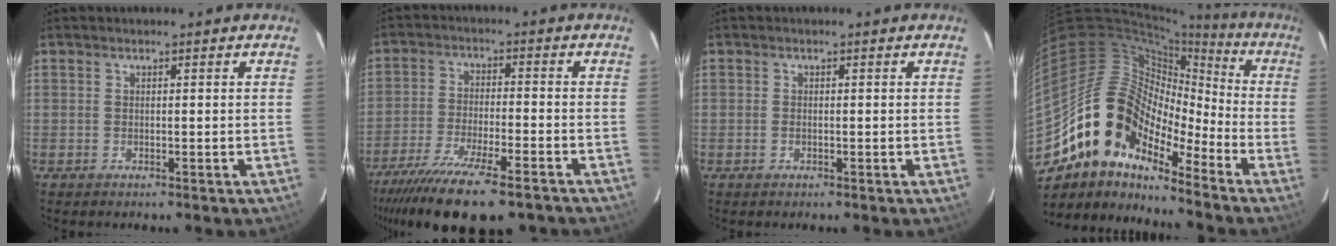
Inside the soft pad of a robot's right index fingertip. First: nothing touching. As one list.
[{"total": 19.4, "force": [-15.0, 4.5, 11.5], "torque": [-0.230, -0.051, -0.242]}, {"total": 0.7, "force": [-0.3, 0.5, 0.5], "torque": [-0.009, 0.000, -0.005]}, {"total": 16.6, "force": [-10.9, 8.9, 8.7], "torque": [-0.155, 0.011, -0.218]}]